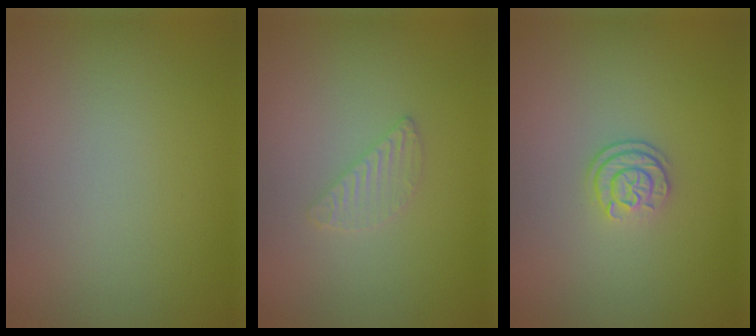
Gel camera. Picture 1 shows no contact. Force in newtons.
{"total": 1.5, "press": 1.5, "slide": 0.2}
{"total": 2.1, "press": 1.7, "slide": 1.3}